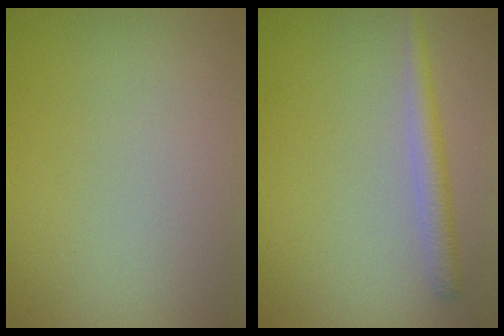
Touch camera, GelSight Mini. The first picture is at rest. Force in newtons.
{"total": 2.1, "press": 2.1, "slide": 0.1}